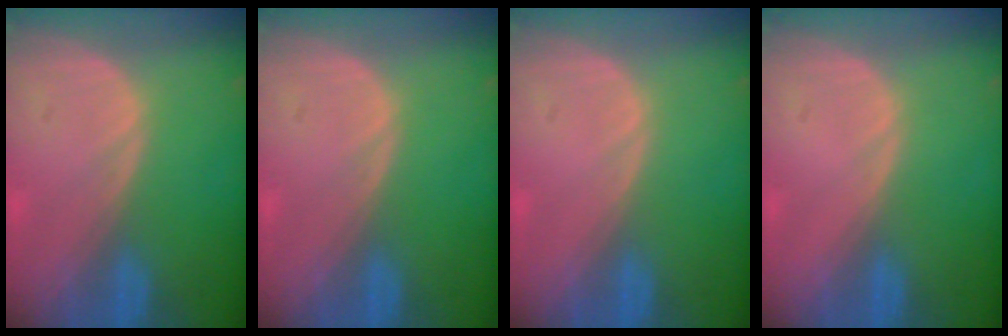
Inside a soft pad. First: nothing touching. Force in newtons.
{"total": 0.0}
{"total": 0.0}
{"total": 0.0}